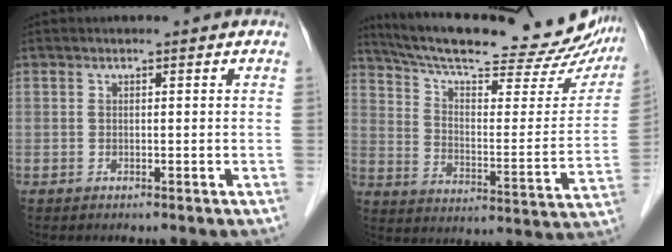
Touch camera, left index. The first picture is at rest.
{"total": 30.3, "force": [26.8, 5.6, 13.0], "torque": [-0.209, -0.046, 0.352]}